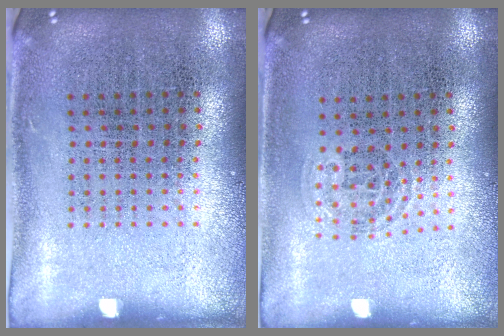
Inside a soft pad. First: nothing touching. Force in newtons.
{"total": 0.9, "press": 0.6, "slide": 0.6}